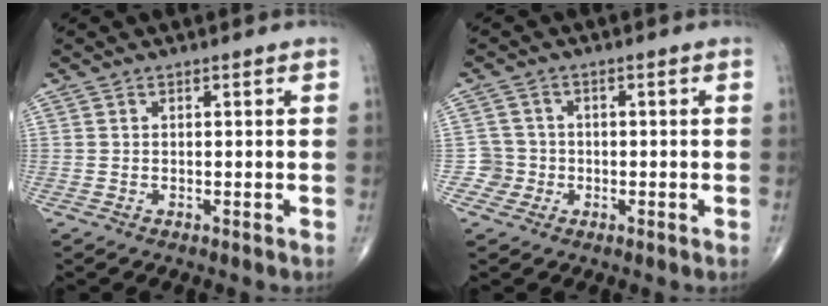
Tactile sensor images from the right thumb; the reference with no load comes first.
{"total": 3.0, "force": [-0.8, 2.8, -0.4], "torque": [0.028, 0.011, -0.022]}